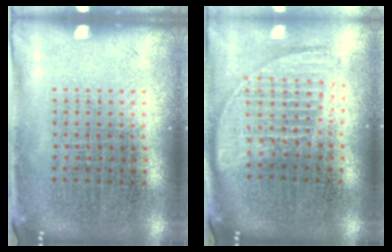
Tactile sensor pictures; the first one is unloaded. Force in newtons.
{"total": 1.7, "press": 1.4, "slide": 0.9}